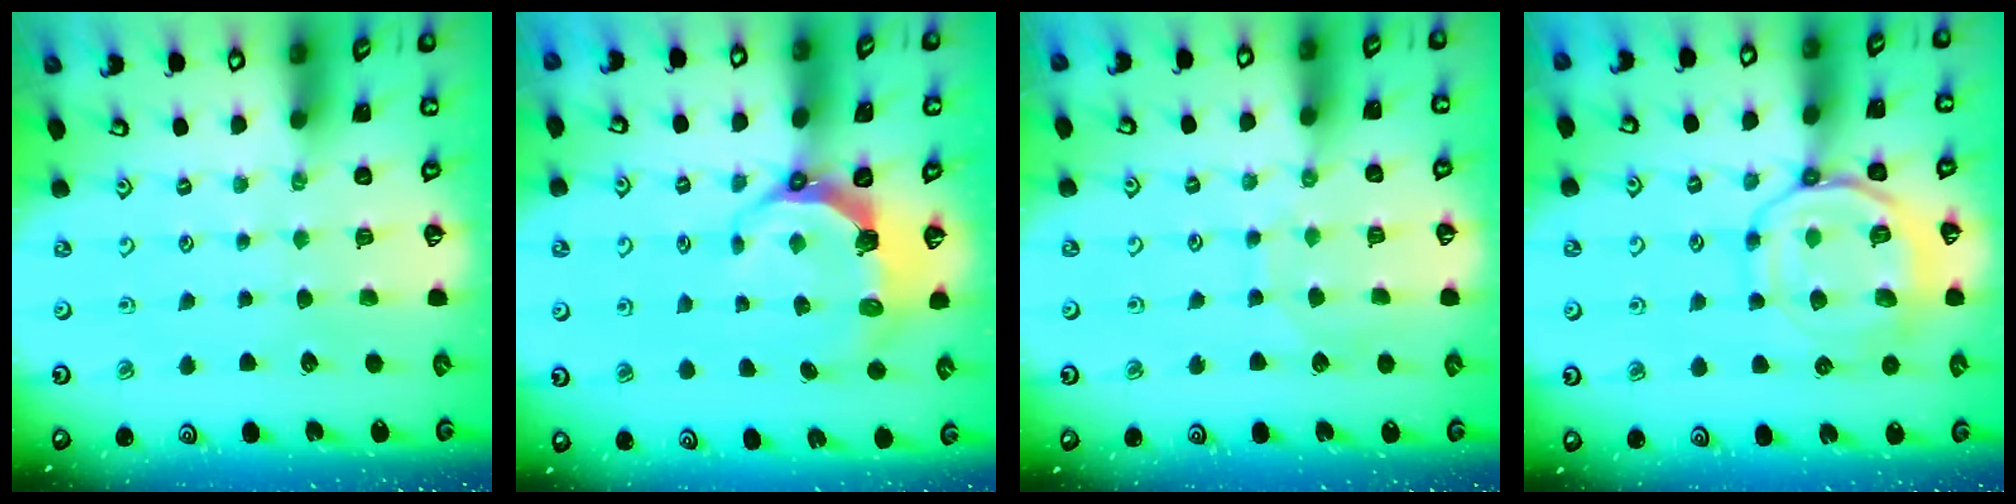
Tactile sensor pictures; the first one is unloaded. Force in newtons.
{"total": 7.4, "press": 5.6, "slide": 4.8}
{"total": 6.3, "press": 6.3, "slide": 0.1}
{"total": 13.3, "press": 13.2, "slide": 1.3}